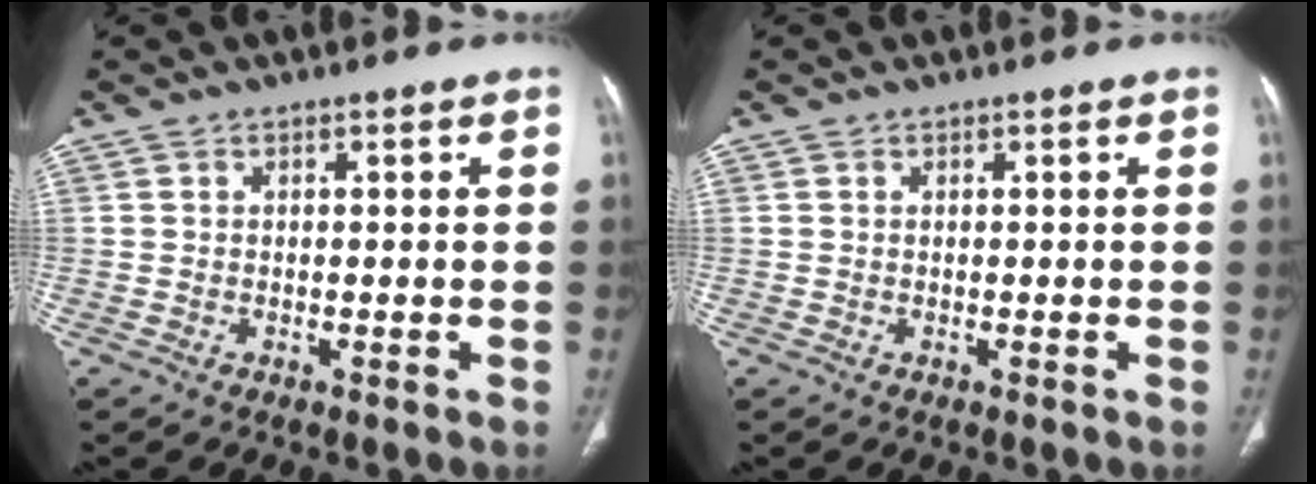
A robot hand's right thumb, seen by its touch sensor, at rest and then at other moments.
{"total": 0.0}